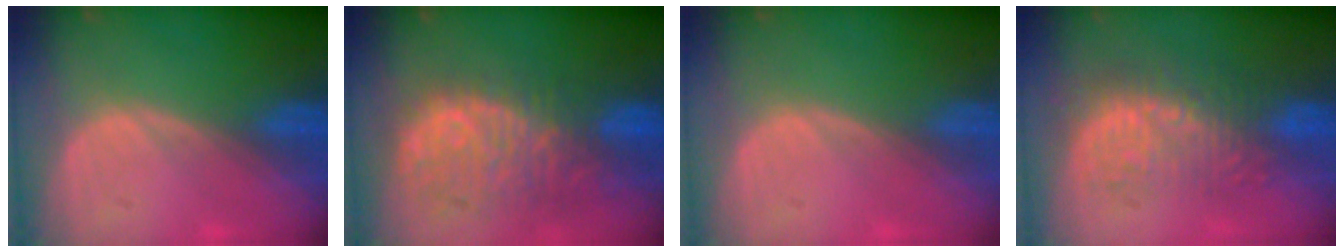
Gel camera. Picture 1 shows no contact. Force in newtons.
{"total": 11.5, "press": 9.8, "slide": 5.9}
{"total": 0.0}
{"total": 8.8, "press": 8.6, "slide": 1.6}